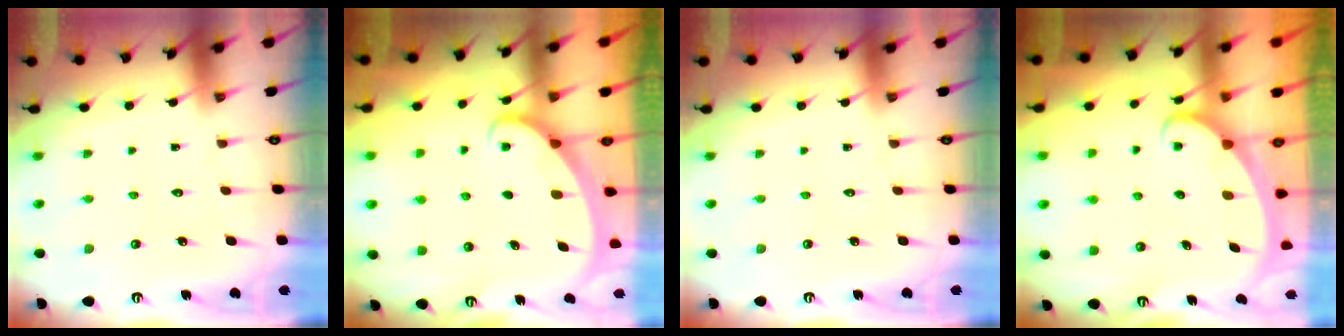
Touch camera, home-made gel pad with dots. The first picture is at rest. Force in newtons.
{"total": 2.2, "press": 2.2, "slide": 0.4}
{"total": 0.0}
{"total": 2.4, "press": 2.4, "slide": 0.3}